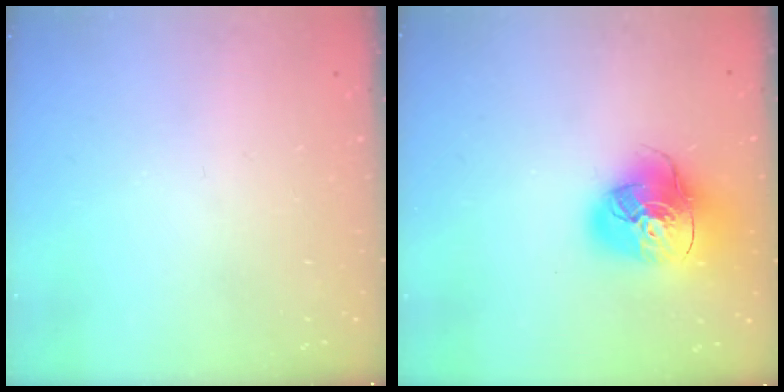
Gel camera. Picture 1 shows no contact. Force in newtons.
{"total": 18.0, "press": 17.8, "slide": 2.8}